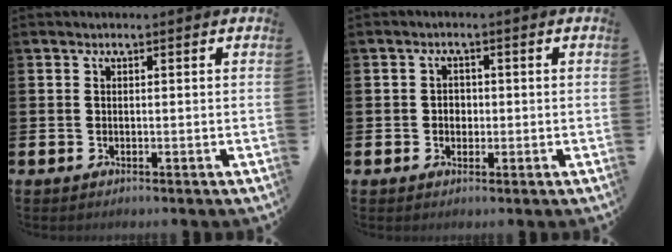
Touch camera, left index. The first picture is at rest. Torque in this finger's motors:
{"motor_torque": [-0.04, 0.09, 0.02, 0.01]}